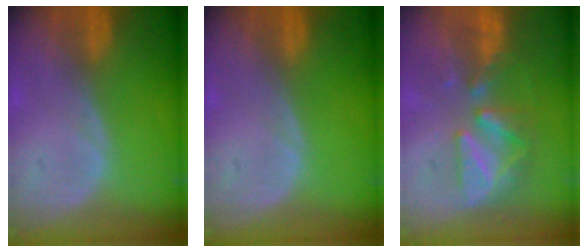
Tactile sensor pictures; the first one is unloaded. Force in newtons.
{"total": 0.0}
{"total": 7.6, "press": 7.5, "slide": 1.5}